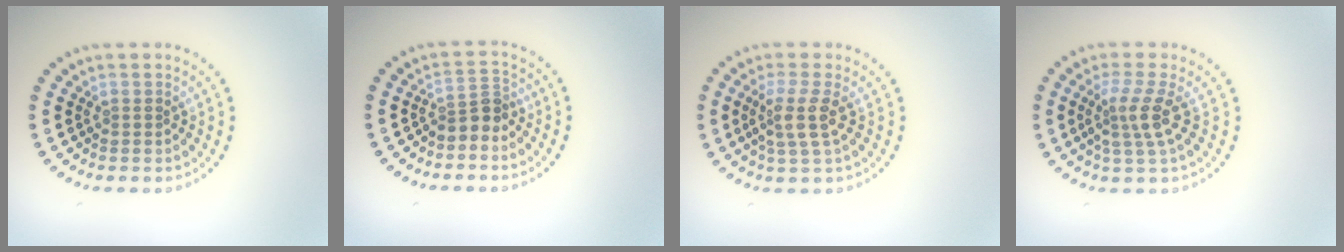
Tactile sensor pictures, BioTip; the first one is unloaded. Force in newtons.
{"total": 2.4, "press": 1.9, "slide": 1.5}
{"total": 2.9, "press": 2.4, "slide": 1.7}
{"total": 2.8, "press": 2.1, "slide": 1.9}